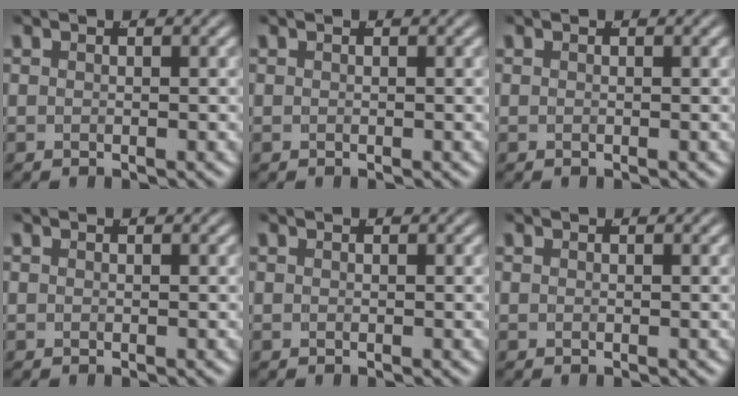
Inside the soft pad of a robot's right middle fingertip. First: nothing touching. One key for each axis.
{"total": 0.0}
{"total": 0.0}
{"total": 0.0}
{"total": 0.0}
{"total": 0.0}